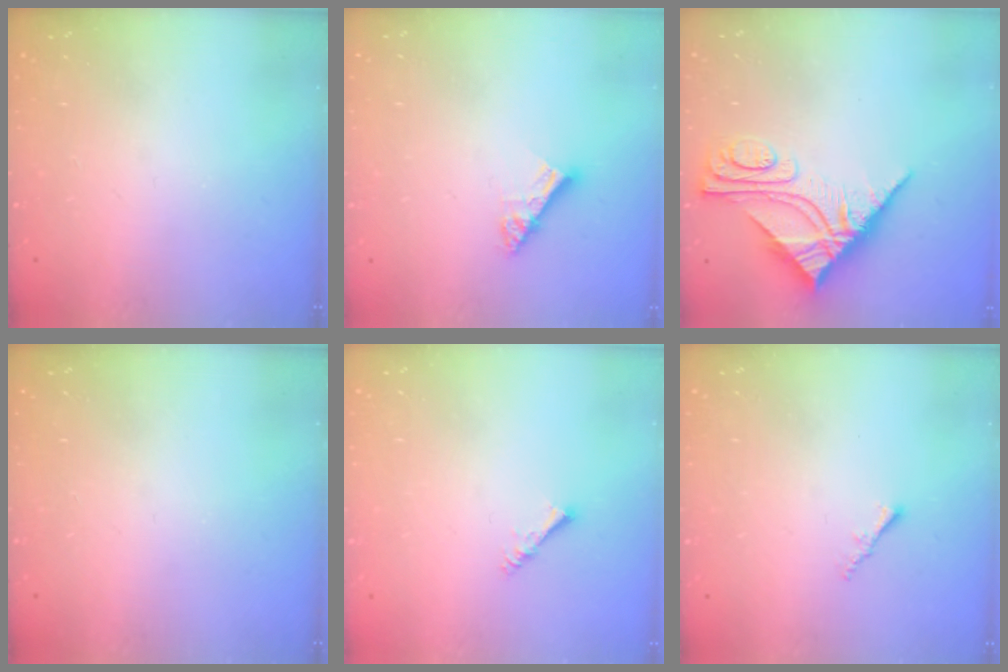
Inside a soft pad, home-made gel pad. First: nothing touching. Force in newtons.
{"total": 7.2, "press": 7.2, "slide": 0.5}
{"total": 9.8, "press": 9.7, "slide": 0.9}
{"total": 0.0}
{"total": 1.6, "press": 1.5, "slide": 0.3}
{"total": 1.2, "press": 1.1, "slide": 0.4}